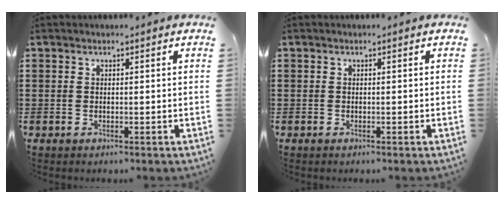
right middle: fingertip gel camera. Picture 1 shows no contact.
{"total": 0.0}